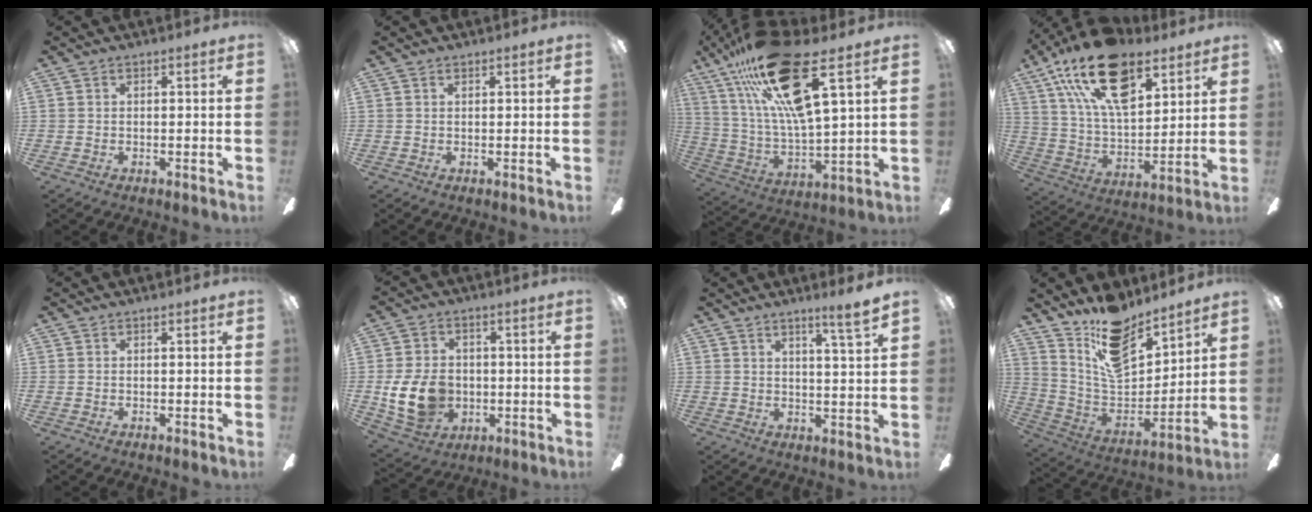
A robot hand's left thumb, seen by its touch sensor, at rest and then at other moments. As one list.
[{"total": 0.6, "force": [0.4, 0.3, 0.4], "torque": [-0.008, 0.002, 0.007]}, {"total": 26.5, "force": [15.0, 7.7, 20.5], "torque": [-0.384, -0.065, 0.248]}, {"total": 23.7, "force": [13.4, 12.1, 15.5], "torque": [-0.280, -0.056, 0.234]}, {"total": 0.0}, {"total": 13.4, "force": [-1.9, 10.3, 8.4], "torque": [-0.189, 0.008, -0.033]}, {"total": 5.1, "force": [4.0, -0.4, 3.1], "torque": [-0.045, -0.028, 0.061]}, {"total": 16.7, "force": [13.1, 7.1, 7.5], "torque": [-0.137, -0.089, 0.238]}]